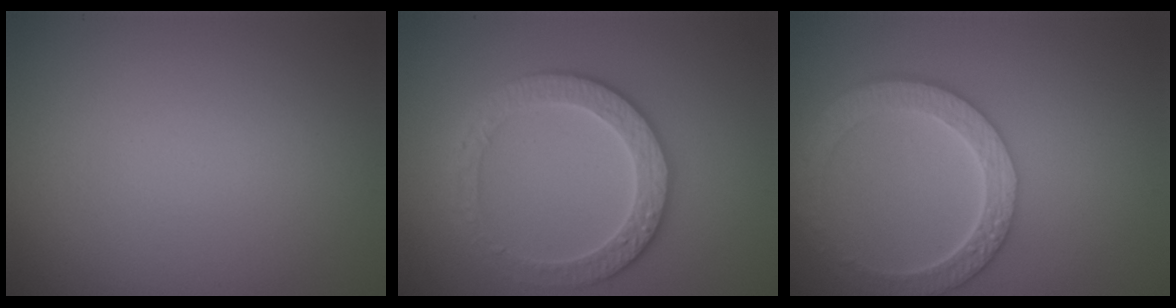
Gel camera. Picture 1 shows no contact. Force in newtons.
{"total": 3.8, "press": 3.6, "slide": 1.2}
{"total": 5.8, "press": 4.4, "slide": 3.7}